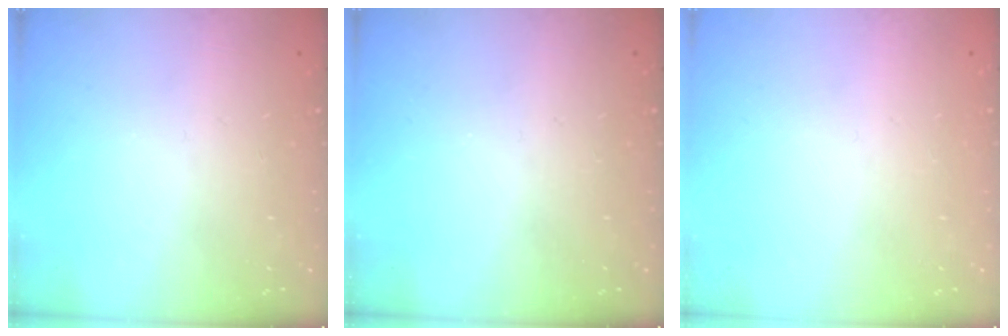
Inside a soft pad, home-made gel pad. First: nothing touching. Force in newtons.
{"total": 0.0}
{"total": 0.0}